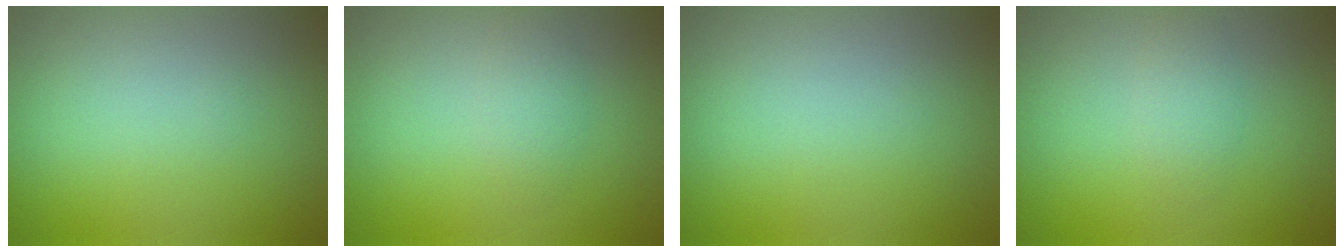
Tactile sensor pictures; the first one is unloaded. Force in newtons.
{"total": 1.8, "press": 1.8, "slide": 0.0}
{"total": 0.0}
{"total": 1.6, "press": 1.6, "slide": 0.2}